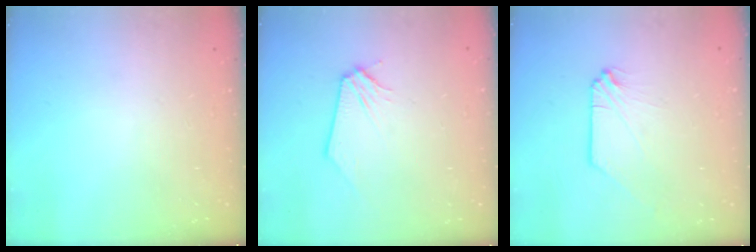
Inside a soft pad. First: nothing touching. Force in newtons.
{"total": 0.0}
{"total": 0.0}